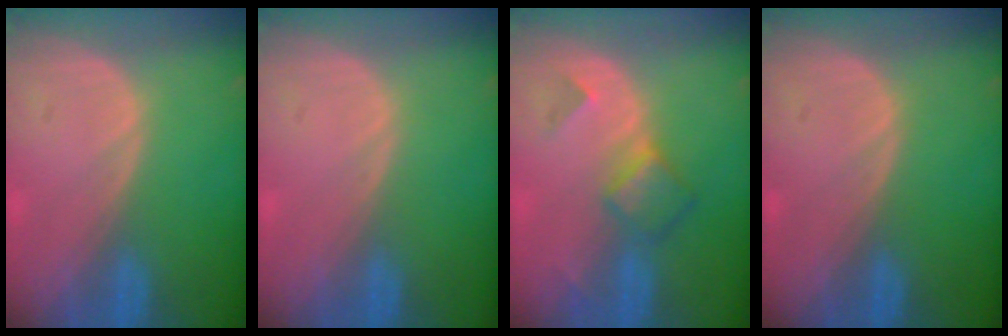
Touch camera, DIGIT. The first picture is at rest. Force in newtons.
{"total": 0.0}
{"total": 5.0, "press": 4.4, "slide": 2.4}
{"total": 0.0}